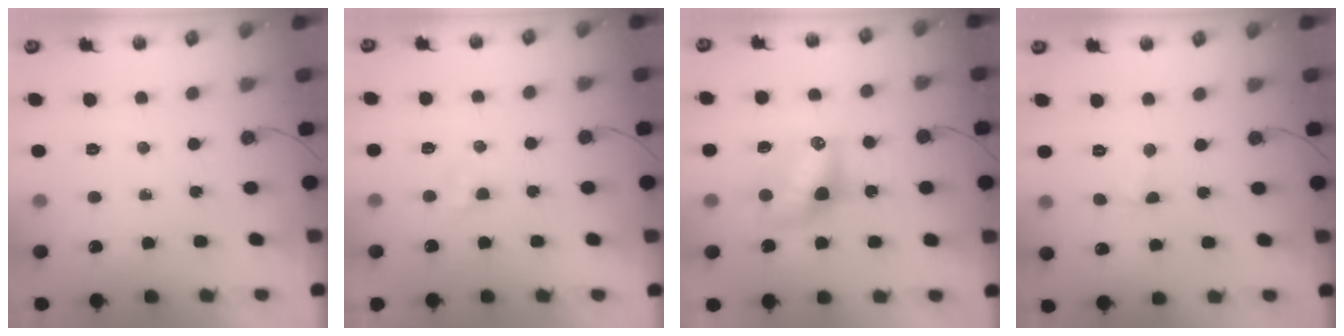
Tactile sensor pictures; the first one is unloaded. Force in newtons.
{"total": 2.7, "press": 2.6, "slide": 0.4}
{"total": 10.9, "press": 10.0, "slide": 4.3}
{"total": 3.2, "press": 1.8, "slide": 2.6}